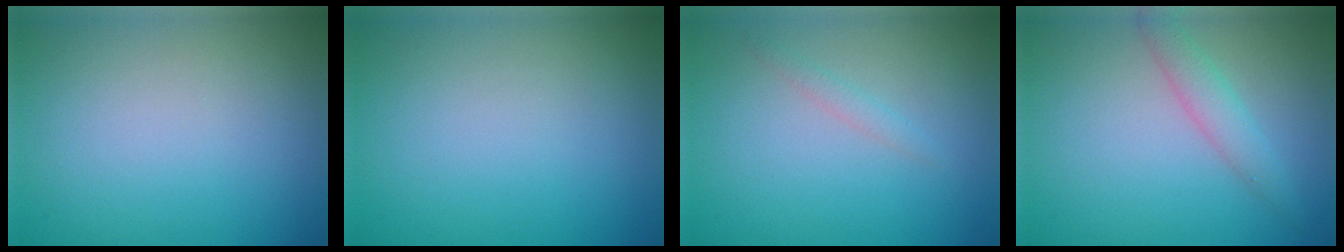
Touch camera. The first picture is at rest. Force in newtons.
{"total": 0.0}
{"total": 1.0, "press": 1.0, "slide": 0.0}
{"total": 2.3, "press": 2.3, "slide": 0.1}